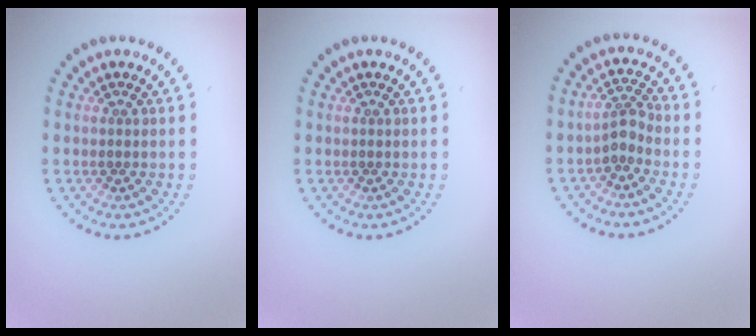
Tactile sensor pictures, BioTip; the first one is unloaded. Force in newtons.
{"total": 0.0}
{"total": 2.0, "press": 1.6, "slide": 1.3}